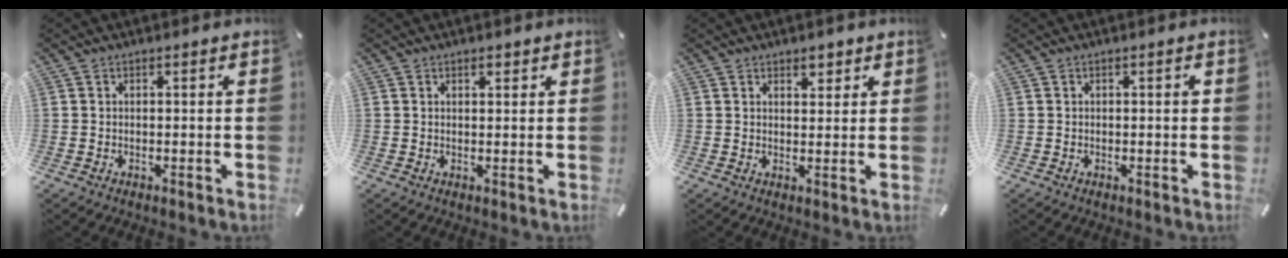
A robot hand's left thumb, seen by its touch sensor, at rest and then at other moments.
{"total": 1.3, "force": [0.9, 0.6, 0.7], "torque": [-0.015, 0.001, 0.017]}
{"total": 2.8, "force": [2.0, 1.7, 0.9], "torque": [0.003, -0.008, 0.032]}
{"total": 0.7, "force": [0.1, 0.2, 0.6], "torque": [-0.012, 0.001, 0.000]}